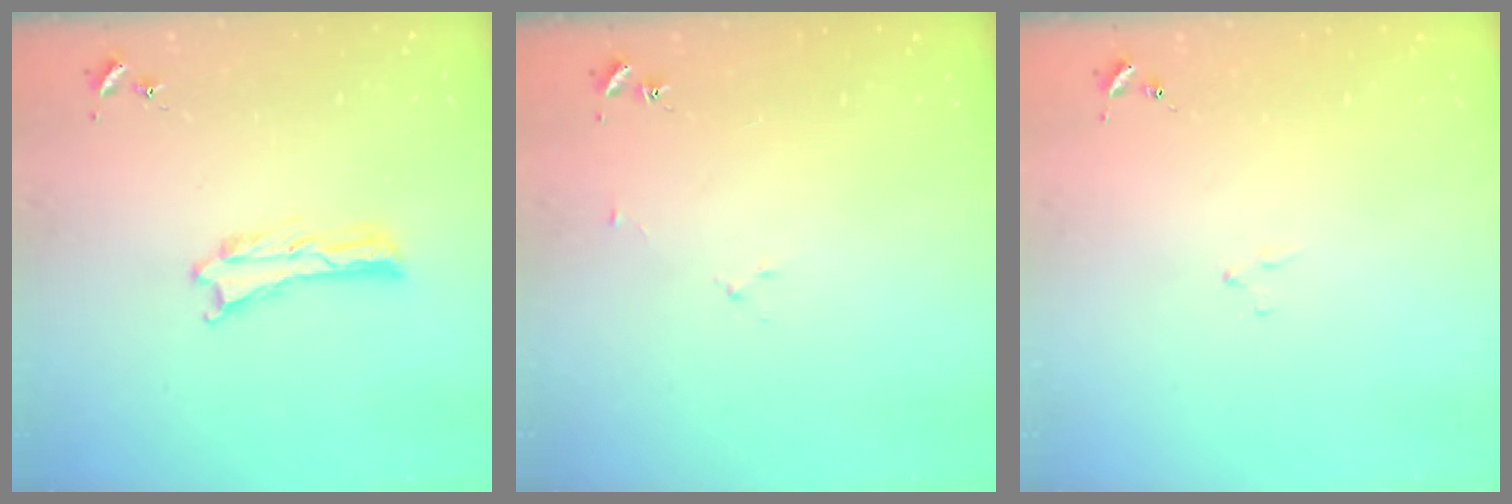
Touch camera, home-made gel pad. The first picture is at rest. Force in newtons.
{"total": 1.9, "press": 1.9, "slide": 0.3}
{"total": 2.1, "press": 2.1, "slide": 0.2}